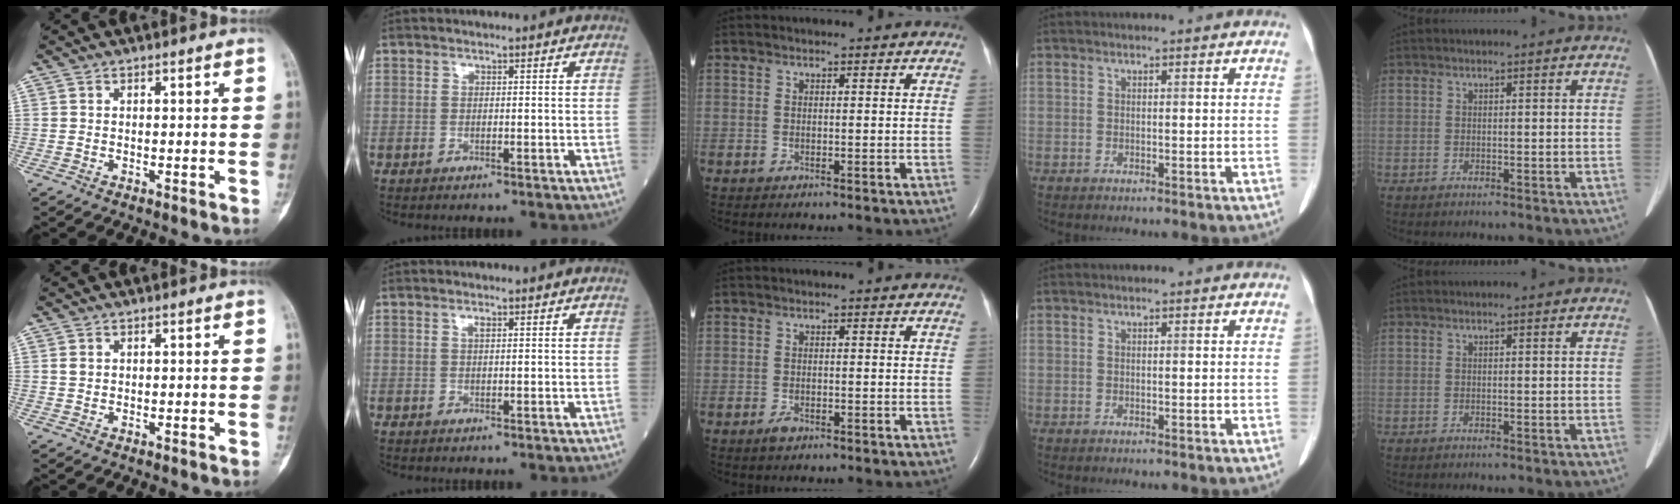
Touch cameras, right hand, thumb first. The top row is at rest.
{"thumb": {"total": 1.1, "force": [0.4, 0.9, 0.5], "torque": [-0.005, 0.001, 0.007]}, "index": {"total": 0.7, "force": [0.3, 0.2, 0.6], "torque": [-0.015, 0.000, 0.005]}, "middle": {"total": 1.4, "force": [-1.0, 0.6, 0.9], "torque": [-0.024, -0.002, -0.015]}}